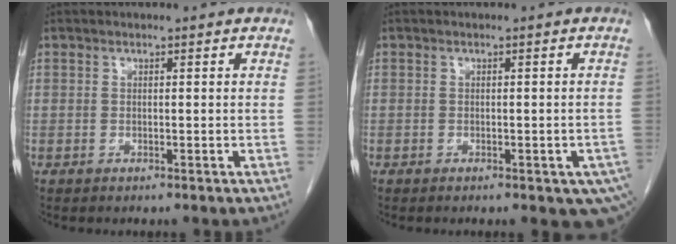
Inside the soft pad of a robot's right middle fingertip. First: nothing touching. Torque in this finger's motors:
{"motor_torque": [1.20, -0.94, 0.25, 0.05]}